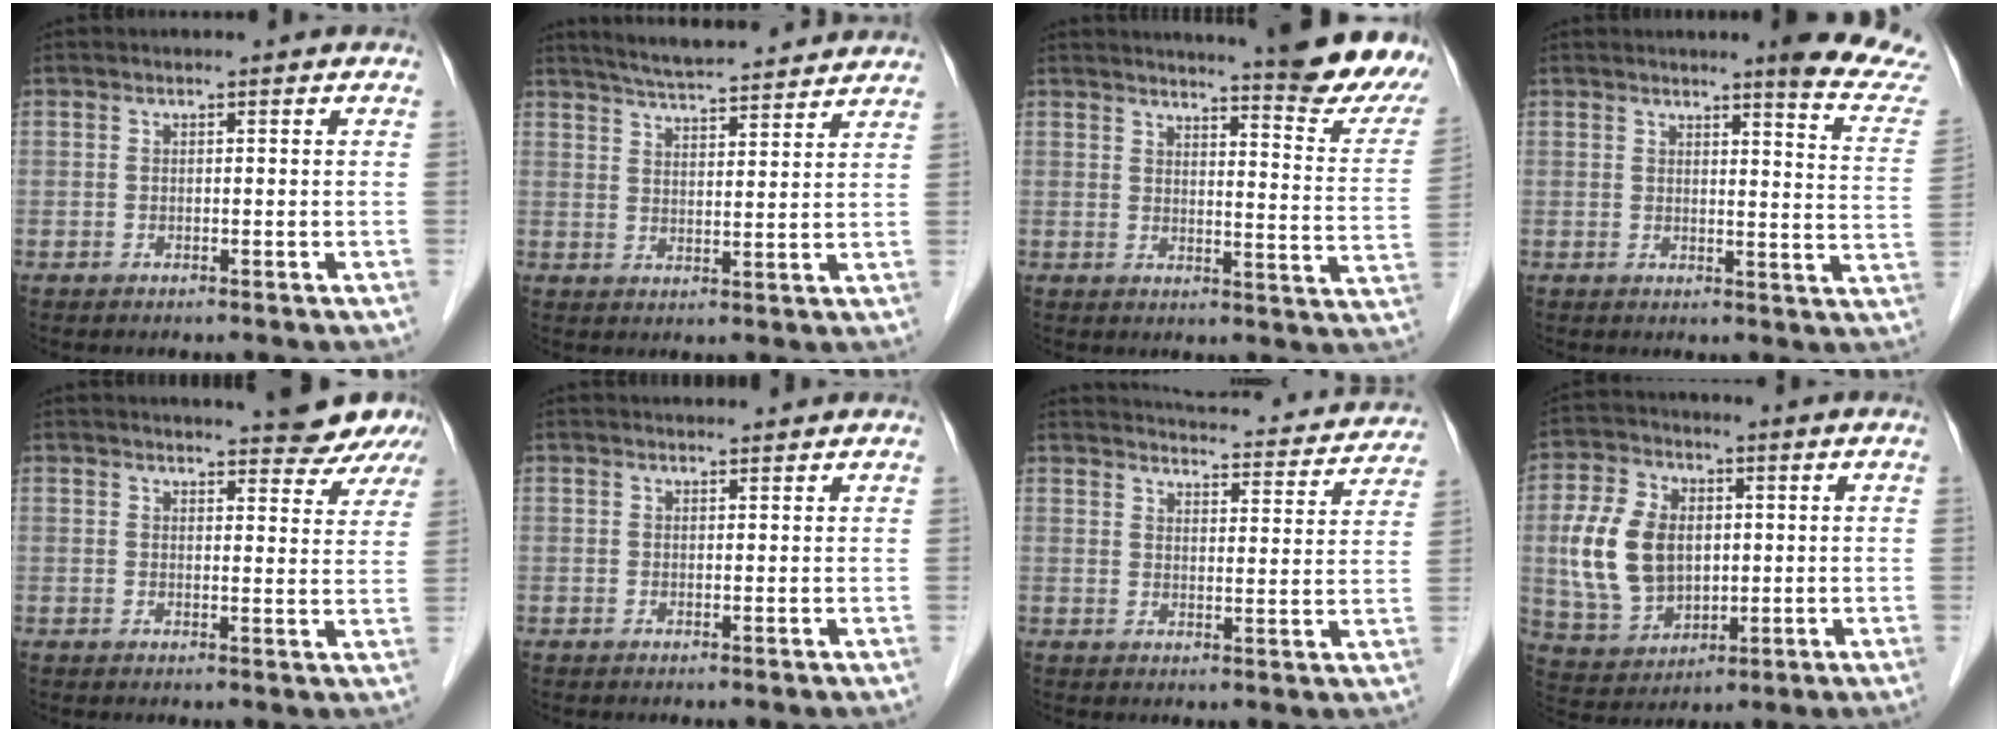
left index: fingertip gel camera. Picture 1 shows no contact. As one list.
[{"total": 12.9, "force": [12.0, 1.2, 4.8], "torque": [-0.081, 0.018, 0.169]}, {"total": 18.3, "force": [16.5, 0.1, 7.8], "torque": [-0.099, -0.101, 0.185]}, {"total": 10.7, "force": [9.8, -0.3, 4.4], "torque": [-0.037, -0.062, 0.087]}, {"total": 14.9, "force": [13.6, 3.1, 5.5], "torque": [-0.058, -0.004, 0.148]}, {"total": 2.2, "force": [2.2, 0.2, 0.2], "torque": [-0.002, 0.019, 0.035]}, {"total": 21.8, "force": [20.7, 4.1, 5.2], "torque": [-0.071, -0.024, 0.245]}, {"total": 11.6, "force": [0.6, 8.1, 8.2], "torque": [-0.194, 0.013, 0.024]}]